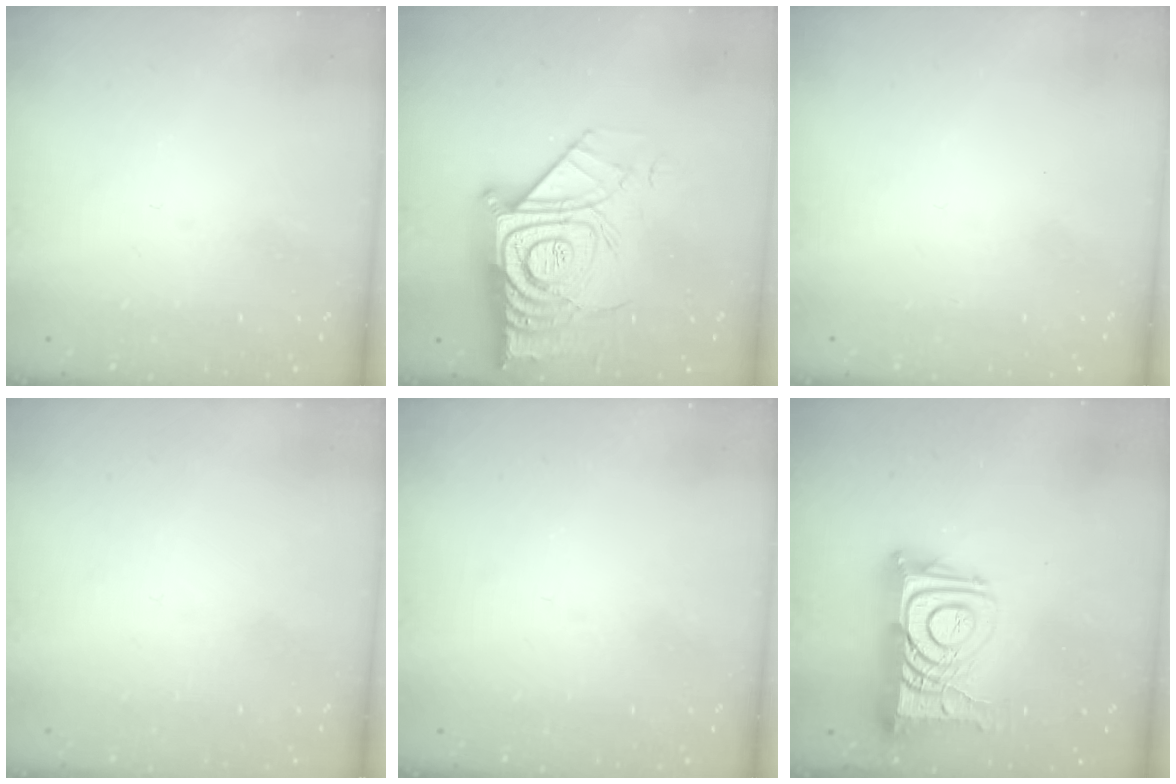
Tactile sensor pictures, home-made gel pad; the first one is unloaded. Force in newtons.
{"total": 22.0, "press": 21.9, "slide": 1.7}
{"total": 1.5, "press": 1.5, "slide": 0.1}
{"total": 1.5, "press": 1.5, "slide": 0.1}
{"total": 0.0}
{"total": 15.5, "press": 15.4, "slide": 1.5}